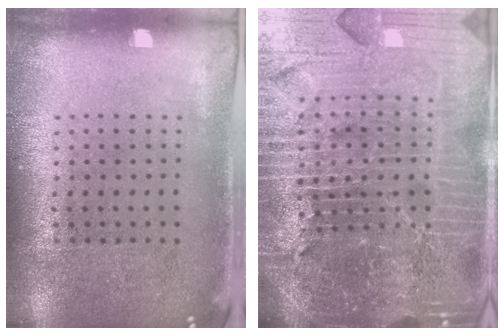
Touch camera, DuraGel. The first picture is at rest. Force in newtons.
{"total": 6.7, "press": 5.9, "slide": 3.2}